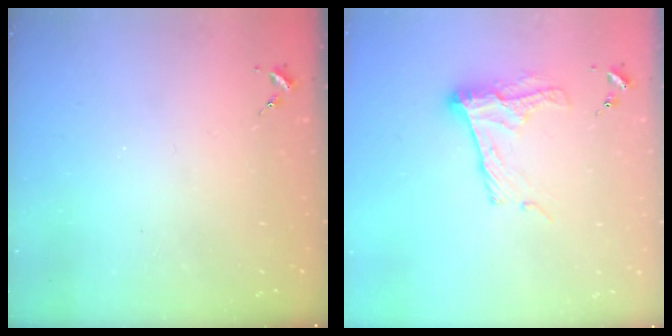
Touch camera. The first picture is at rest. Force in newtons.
{"total": 12.9, "press": 12.9, "slide": 0.8}